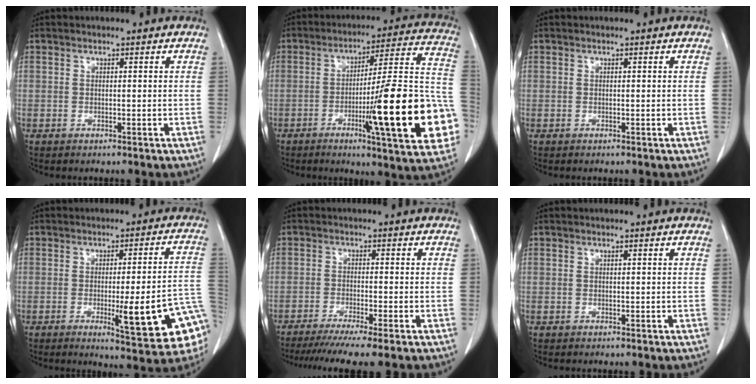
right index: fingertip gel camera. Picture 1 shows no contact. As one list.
[{"total": 23.0, "force": [-6.5, 1.5, 22.0], "torque": [-0.242, 0.007, -0.092]}, {"total": 0.0}, {"total": 15.6, "force": [-4.8, 1.6, 14.8], "torque": [-0.119, 0.008, -0.048]}, {"total": 9.1, "force": [-7.3, -0.9, 5.3], "torque": [-0.069, -0.023, -0.113]}, {"total": 0.0}]